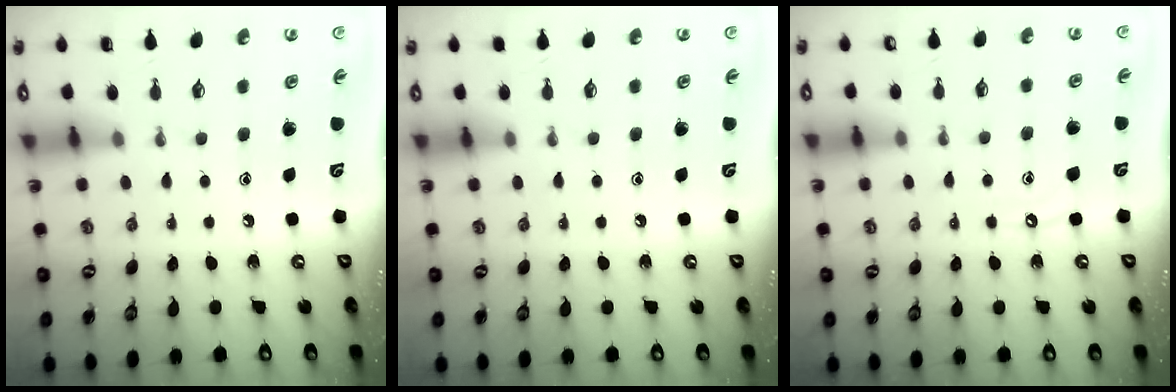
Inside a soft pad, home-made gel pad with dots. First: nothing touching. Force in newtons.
{"total": 2.2, "press": 2.2, "slide": 0.3}
{"total": 4.0, "press": 4.0, "slide": 0.5}